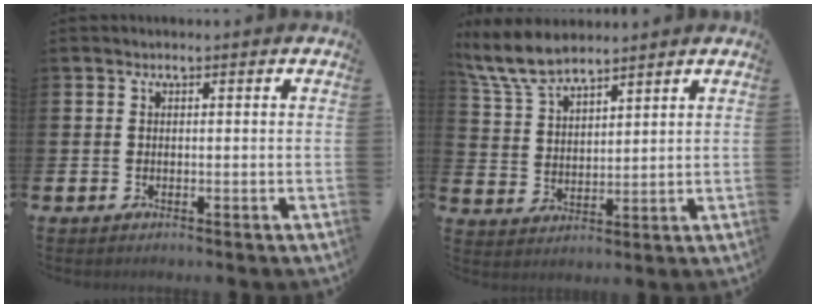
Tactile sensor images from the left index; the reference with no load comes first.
{"total": 7.2, "force": [6.6, 1.6, 2.4], "torque": [-0.076, -0.019, 0.125]}